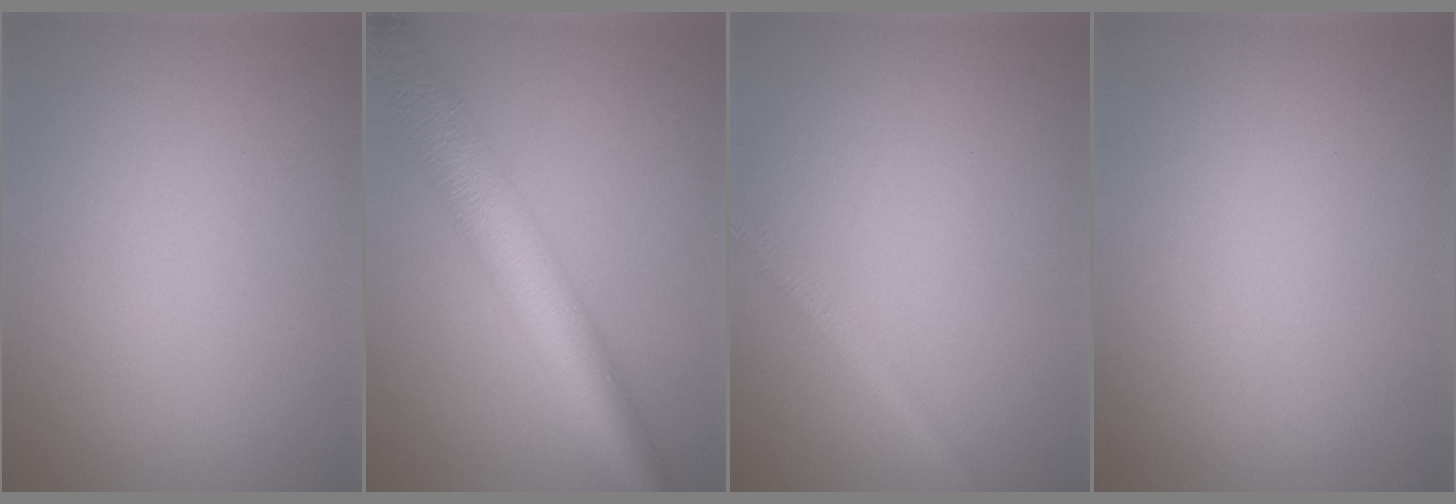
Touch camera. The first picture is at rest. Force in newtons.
{"total": 7.6, "press": 7.6, "slide": 0.2}
{"total": 1.8, "press": 1.8, "slide": 0.0}
{"total": 0.0}